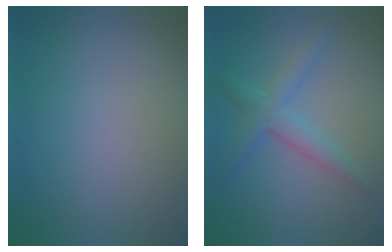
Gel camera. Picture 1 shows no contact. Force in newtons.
{"total": 2.9, "press": 2.9, "slide": 0.1}